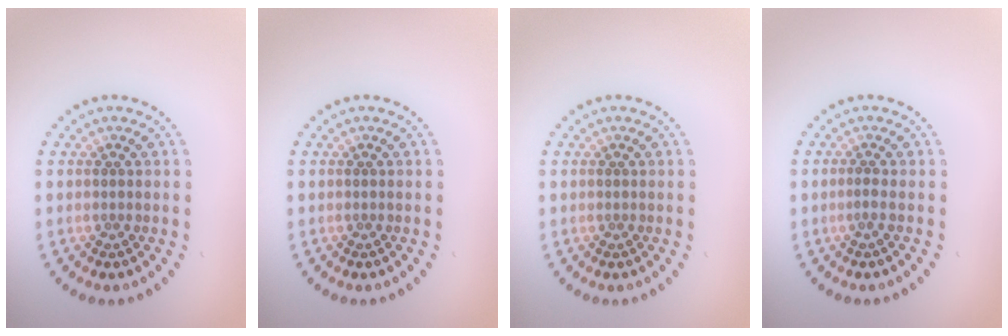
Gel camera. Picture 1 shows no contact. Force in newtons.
{"total": 0.0}
{"total": 0.0}
{"total": 0.6, "press": 0.2, "slide": 0.6}